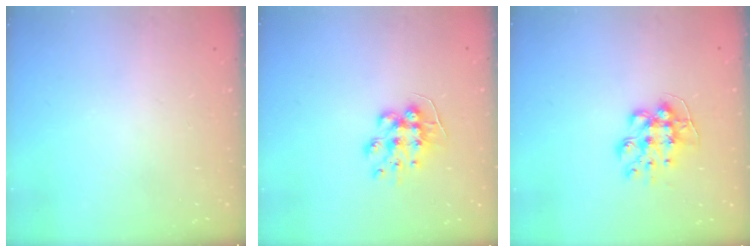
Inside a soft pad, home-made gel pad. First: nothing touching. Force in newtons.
{"total": 9.0, "press": 9.0, "slide": 0.4}
{"total": 9.3, "press": 9.3, "slide": 0.6}